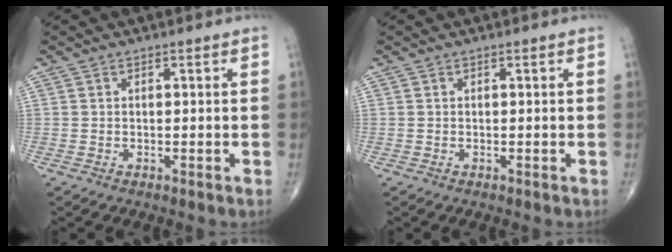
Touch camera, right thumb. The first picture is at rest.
{"total": 0.0}